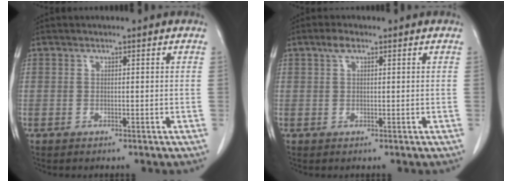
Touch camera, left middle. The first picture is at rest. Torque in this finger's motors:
{"motor_torque": [0.74, -0.27, 0.06, 0.04]}